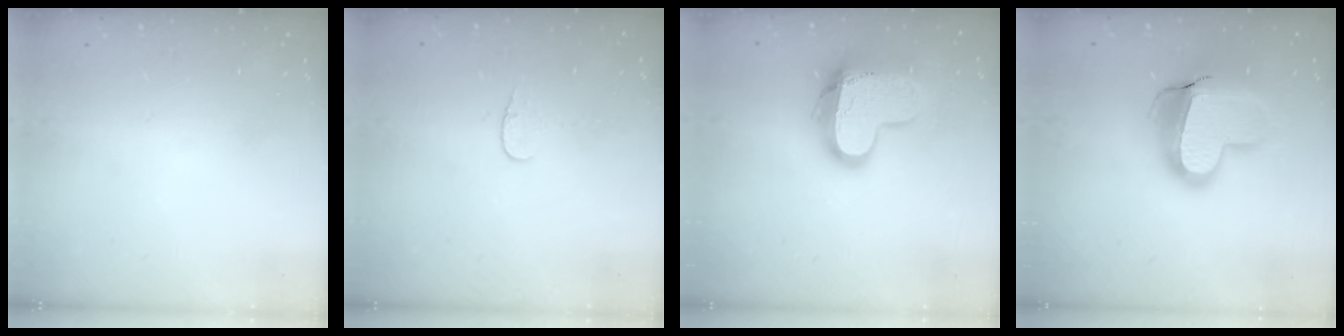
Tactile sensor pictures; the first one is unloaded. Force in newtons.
{"total": 3.7, "press": 3.7, "slide": 0.4}
{"total": 15.1, "press": 15.0, "slide": 1.2}
{"total": 19.2, "press": 19.2, "slide": 1.5}